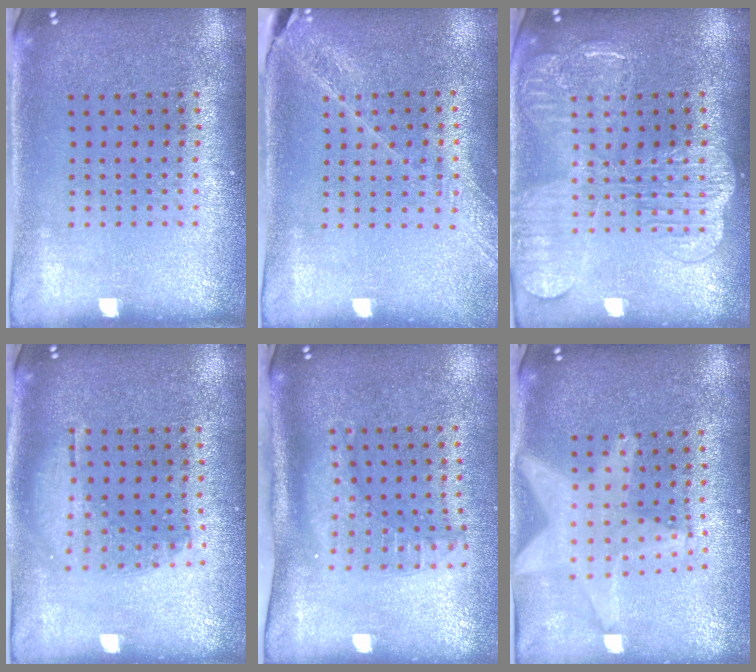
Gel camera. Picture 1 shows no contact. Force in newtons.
{"total": 1.6, "press": 1.6, "slide": 0.0}
{"total": 2.8, "press": 2.8, "slide": 0.6}
{"total": 1.2, "press": 1.1, "slide": 0.5}
{"total": 2.1, "press": 1.6, "slide": 1.5}
{"total": 2.3, "press": 1.9, "slide": 1.3}